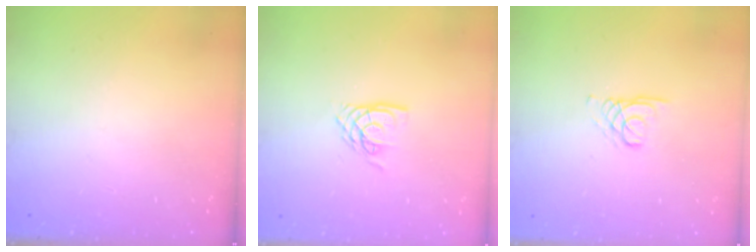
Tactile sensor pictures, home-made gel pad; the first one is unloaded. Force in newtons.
{"total": 6.0, "press": 6.0, "slide": 0.5}
{"total": 1.7, "press": 1.7, "slide": 0.2}